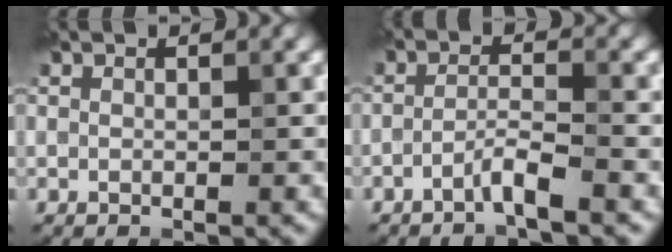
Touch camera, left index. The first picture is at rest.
{"total": 2.1, "force": [-1.5, 0.0, 1.4], "torque": [-0.026, 0.008, -0.035]}